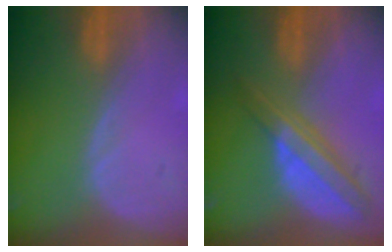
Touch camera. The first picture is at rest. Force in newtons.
{"total": 7.8, "press": 6.6, "slide": 4.1}